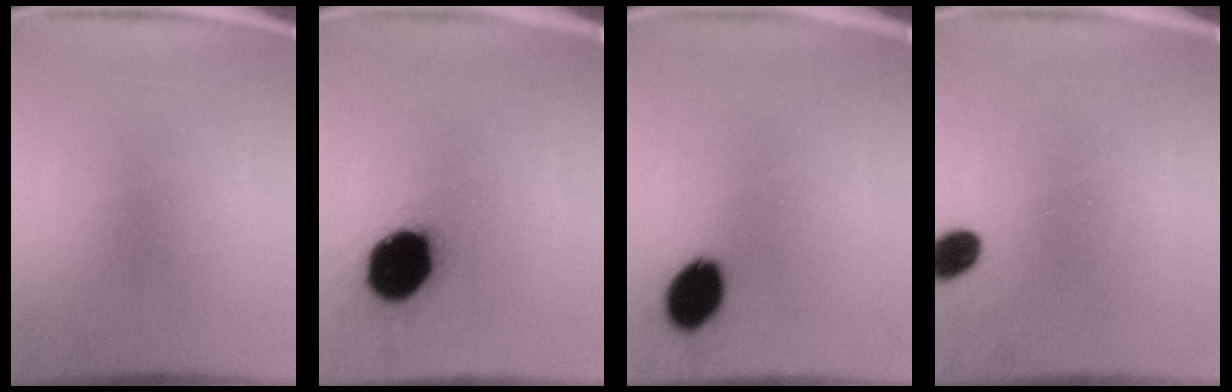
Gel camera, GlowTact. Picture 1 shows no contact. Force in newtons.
{"total": 19.4}
{"total": 9.8}
{"total": 5.7}